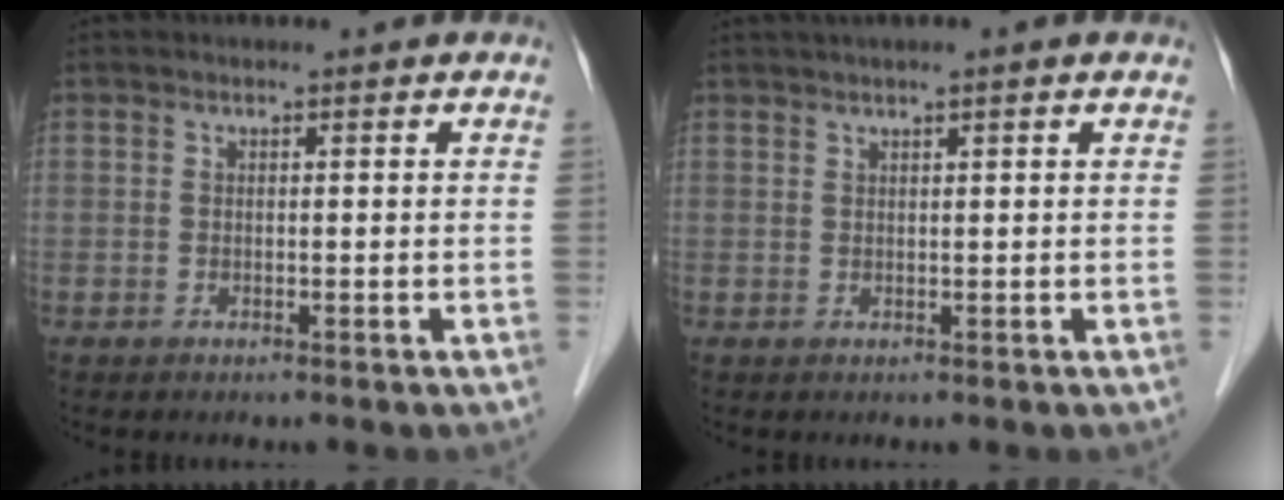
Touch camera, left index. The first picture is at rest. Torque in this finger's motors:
{"motor_torque": [0.19, -0.74, 0.76, 0.18]}